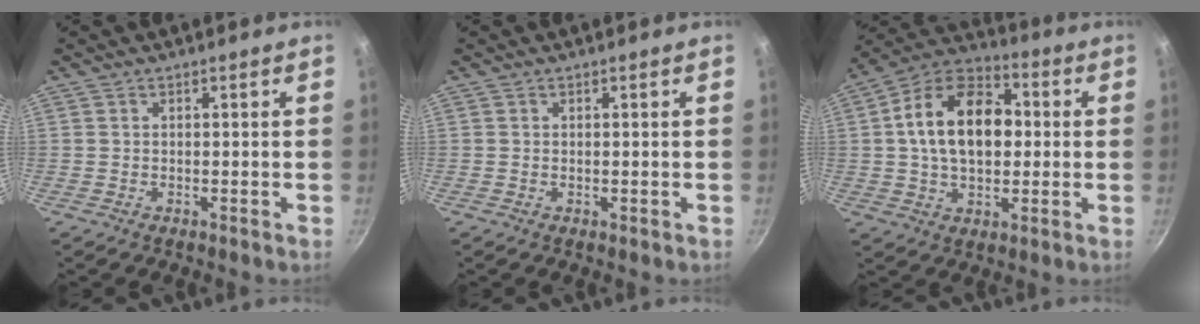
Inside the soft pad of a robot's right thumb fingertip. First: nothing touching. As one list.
[{"total": 0.0}, {"total": 18.1, "force": [1.8, 11.8, 13.6], "torque": [-0.192, 0.027, 0.014]}]